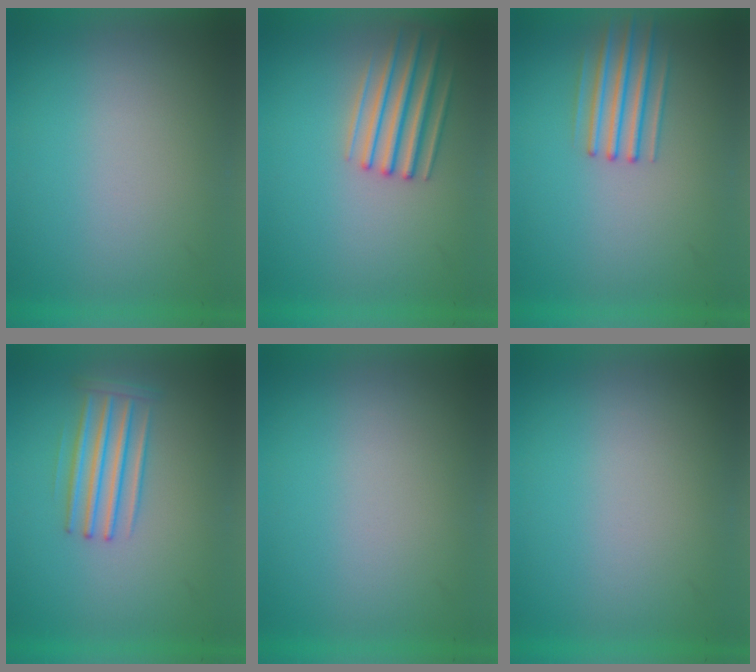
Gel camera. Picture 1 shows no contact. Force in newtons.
{"total": 1.6}
{"total": 2.6}
{"total": 2.9}
{"total": 0.0}
{"total": 0.0}